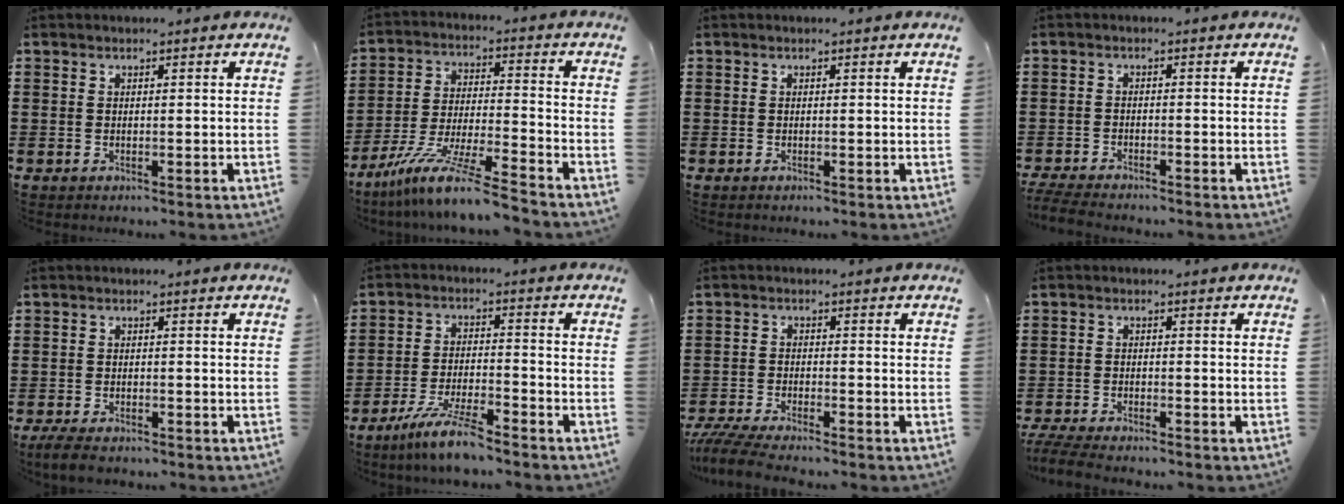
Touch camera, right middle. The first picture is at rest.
{"total": 10.7, "force": [-9.1, -0.5, 5.7], "torque": [-0.112, -0.001, -0.181]}
{"total": 0.0}
{"total": 2.9, "force": [-2.8, 0.2, 0.8], "torque": [-0.028, -0.006, -0.062]}
{"total": 2.4, "force": [-2.2, 0.5, 1.0], "torque": [-0.025, 0.000, -0.046]}
{"total": 7.3, "force": [-6.1, 0.3, 4.0], "torque": [-0.088, -0.013, -0.117]}
{"total": 4.2, "force": [-3.9, 0.1, 1.5], "torque": [-0.046, -0.015, -0.082]}
{"total": 3.6, "force": [-3.4, 0.2, 1.1], "torque": [-0.038, -0.011, -0.074]}